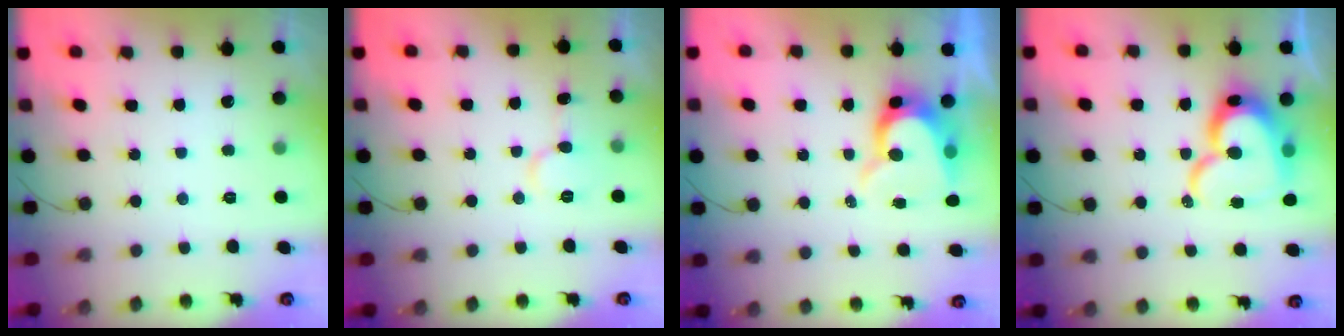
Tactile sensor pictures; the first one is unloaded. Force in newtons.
{"total": 6.9, "press": 6.8, "slide": 0.7}
{"total": 8.7, "press": 8.7, "slide": 0.6}
{"total": 19.5, "press": 19.4, "slide": 2.0}